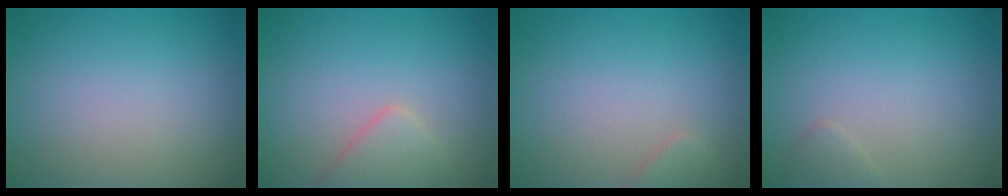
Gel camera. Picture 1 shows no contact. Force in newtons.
{"total": 2.4, "press": 2.4, "slide": 0.1}
{"total": 1.2, "press": 1.2, "slide": 0.0}
{"total": 0.9, "press": 0.9, "slide": 0.0}